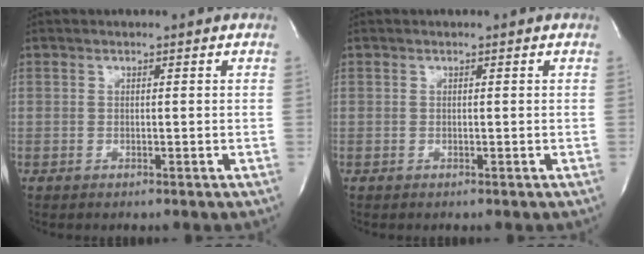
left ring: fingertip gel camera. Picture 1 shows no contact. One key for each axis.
{"total": 0.0}